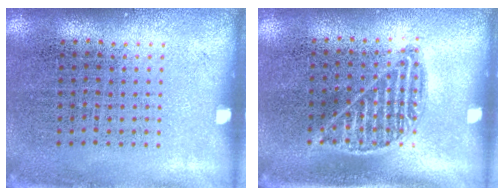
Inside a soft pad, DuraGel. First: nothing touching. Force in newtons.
{"total": 0.9, "press": 0.9, "slide": 0.4}